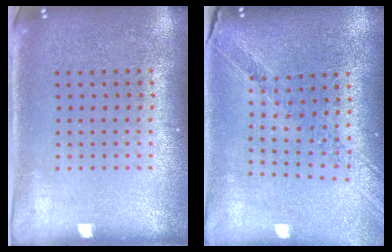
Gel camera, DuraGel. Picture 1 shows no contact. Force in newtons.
{"total": 1.1, "press": 1.1, "slide": 0.2}